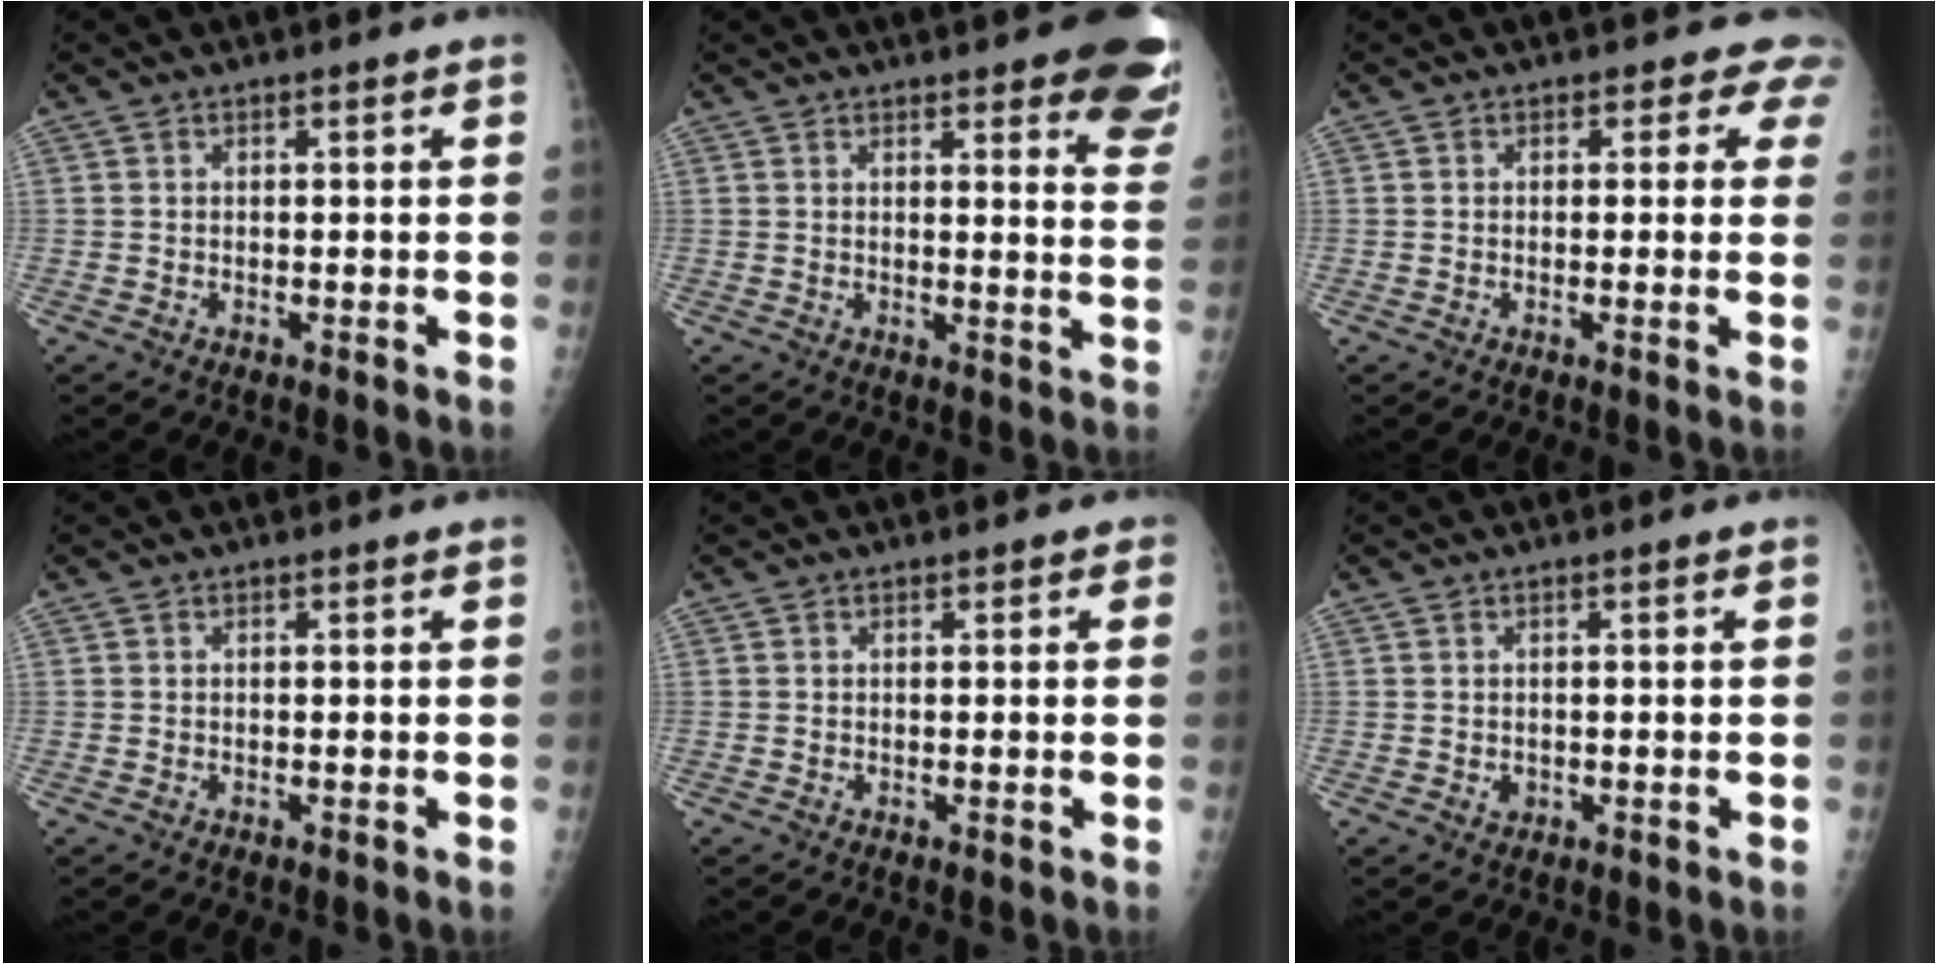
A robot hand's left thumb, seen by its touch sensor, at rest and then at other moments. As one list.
[{"total": 14.2, "force": [9.8, 3.6, 9.6], "torque": [-0.083, -0.046, 0.095]}, {"total": 3.5, "force": [2.5, 2.2, 0.8], "torque": [0.023, -0.010, 0.006]}, {"total": 0.0}, {"total": 0.8, "force": [0.5, 0.4, 0.5], "torque": [-0.001, 0.000, 0.001]}, {"total": 1.1, "force": [-0.1, 0.9, 0.5], "torque": [-0.004, 0.001, 0.002]}]